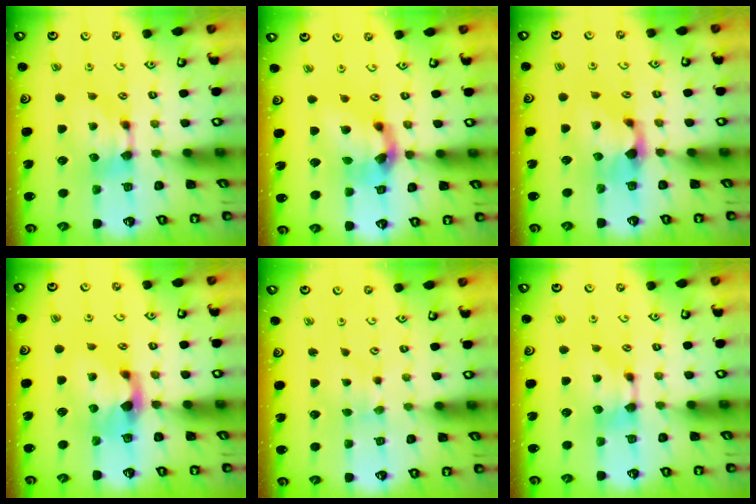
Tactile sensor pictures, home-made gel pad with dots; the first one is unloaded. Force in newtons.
{"total": 6.5, "press": 6.0, "slide": 2.3}
{"total": 1.3, "press": 0.6, "slide": 1.2}
{"total": 2.1, "press": 1.6, "slide": 1.2}
{"total": 1.0, "press": 0.9, "slide": 0.3}
{"total": 0.0}